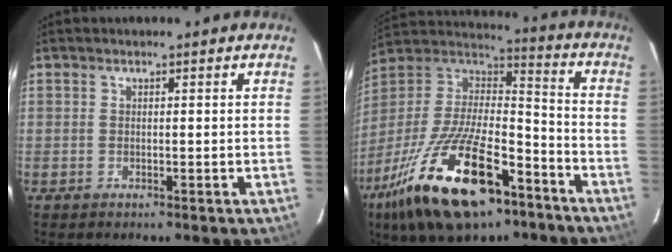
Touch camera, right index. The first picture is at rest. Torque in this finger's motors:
{"motor_torque": [1.13, -1.01, 1.05, 0.21]}